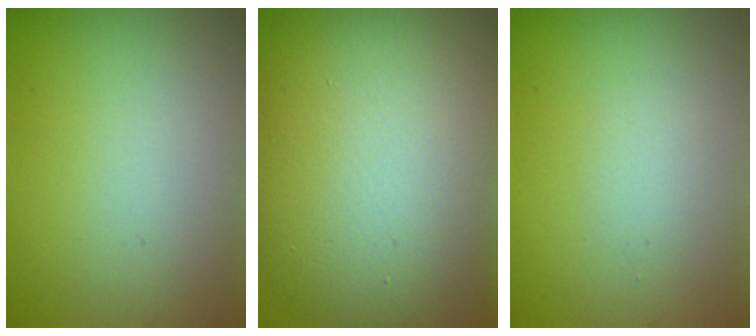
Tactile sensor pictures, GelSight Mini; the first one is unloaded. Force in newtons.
{"total": 13.3, "press": 13.2, "slide": 0.8}
{"total": 0.7, "press": 0.7, "slide": 0.0}